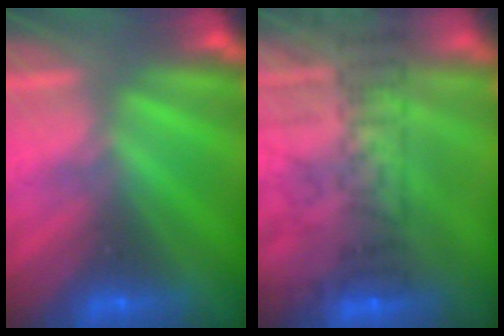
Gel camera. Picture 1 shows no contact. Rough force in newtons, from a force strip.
{"total": 13.2}